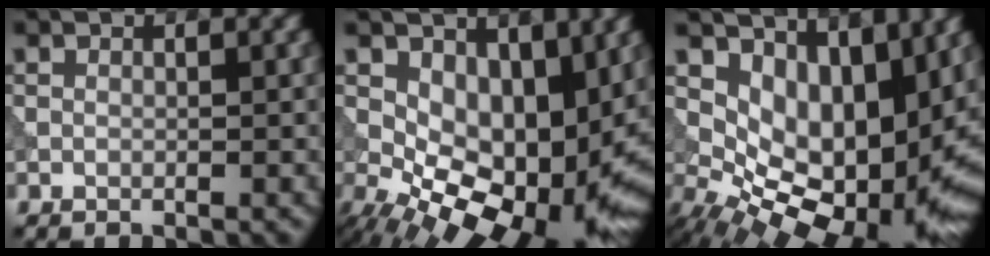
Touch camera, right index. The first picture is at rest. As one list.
[{"total": 11.1, "force": [0.5, 6.5, 8.9], "torque": [-0.137, -0.035, 0.024]}, {"total": 13.3, "force": [2.8, 7.4, 10.7], "torque": [-0.142, -0.016, 0.081]}]